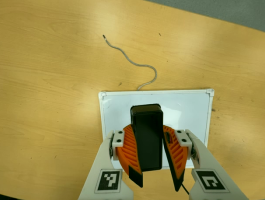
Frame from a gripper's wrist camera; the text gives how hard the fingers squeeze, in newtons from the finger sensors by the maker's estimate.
{"total": 11.5, "left": 11.1, "right": 11.8}